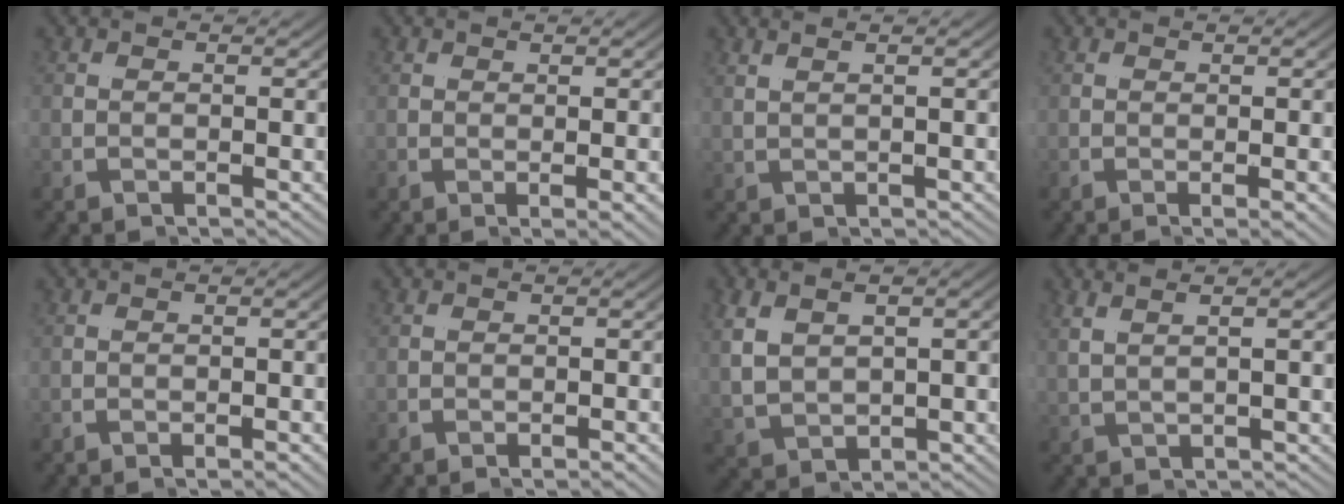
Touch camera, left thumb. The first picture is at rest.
{"total": 3.1, "force": [0.2, -2.6, 1.7], "torque": [-0.014, 0.025, -0.006]}
{"total": 1.4, "force": [0.2, -1.3, 0.5], "torque": [0.008, 0.017, 0.005]}
{"total": 3.1, "force": [-0.2, -2.5, 1.9], "torque": [-0.025, 0.022, -0.010]}
{"total": 1.5, "force": [-1.0, -0.5, 0.9], "torque": [-0.028, 0.003, -0.023]}
{"total": 1.1, "force": [-0.9, -0.3, 0.5], "torque": [-0.023, 0.001, -0.021]}
{"total": 2.3, "force": [0.2, 1.0, 2.1], "torque": [-0.030, 0.001, 0.015]}
{"total": 2.4, "force": [0.4, -2.3, 0.5], "torque": [0.004, 0.026, 0.007]}